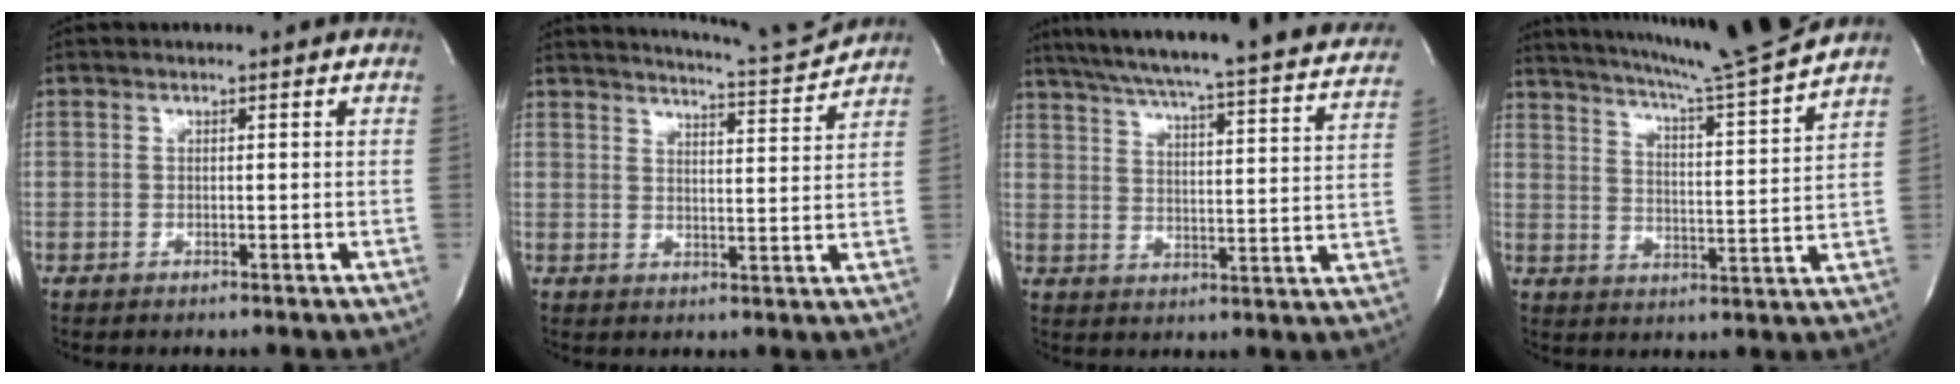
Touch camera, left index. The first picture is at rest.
{"total": 8.9, "force": [8.7, -1.5, 1.3], "torque": [-0.032, -0.028, 0.122]}
{"total": 30.4, "force": [27.1, 2.4, 13.6], "torque": [-0.215, -0.057, 0.333]}
{"total": 17.6, "force": [15.7, -2.2, 7.7], "torque": [-0.133, -0.039, 0.221]}